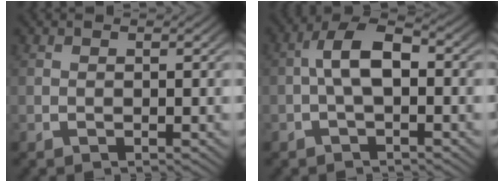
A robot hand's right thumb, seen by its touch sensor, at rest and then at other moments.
{"total": 5.7, "force": [0.1, 3.1, 4.8], "torque": [-0.088, 0.002, -0.003]}